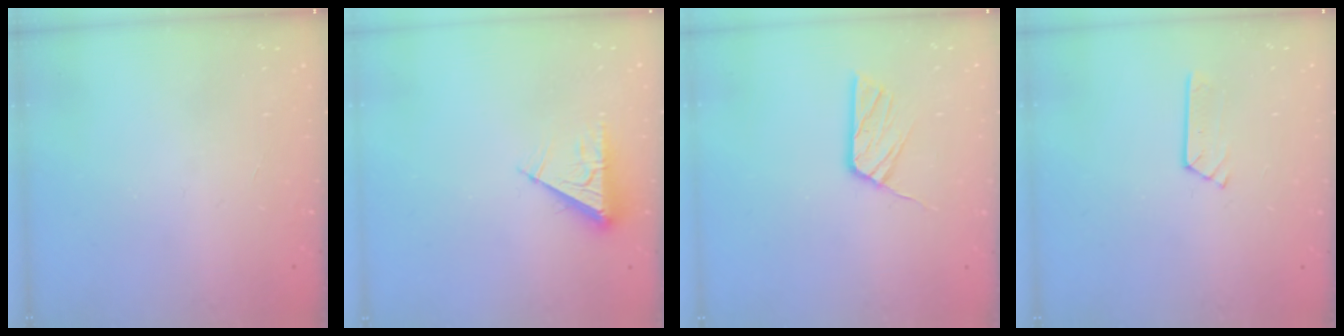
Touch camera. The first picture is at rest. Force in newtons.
{"total": 6.1, "press": 6.0, "slide": 1.0}
{"total": 7.4, "press": 7.3, "slide": 0.6}
{"total": 2.4, "press": 2.4, "slide": 0.2}